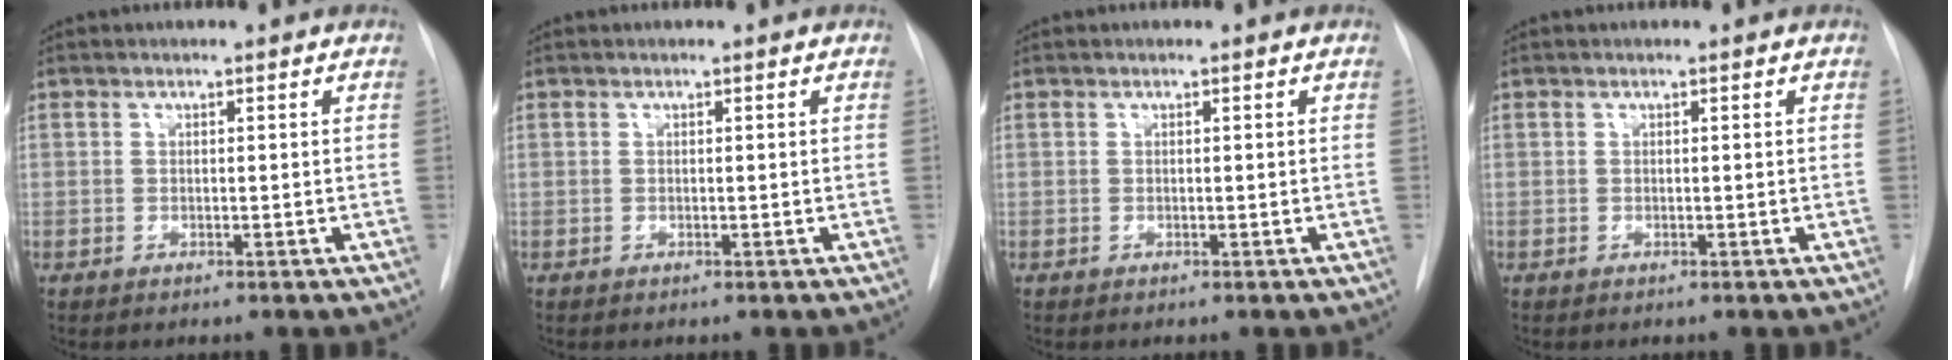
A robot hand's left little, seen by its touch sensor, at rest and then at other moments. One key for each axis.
{"total": 0.0}
{"total": 0.0}
{"total": 0.0}